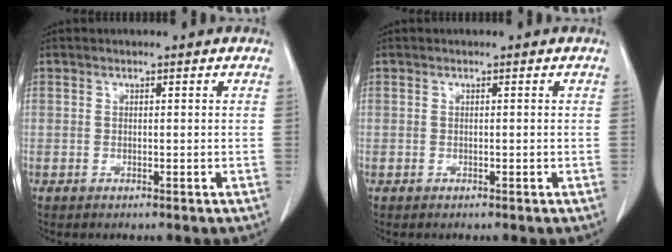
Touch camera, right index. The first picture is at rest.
{"total": 0.0}